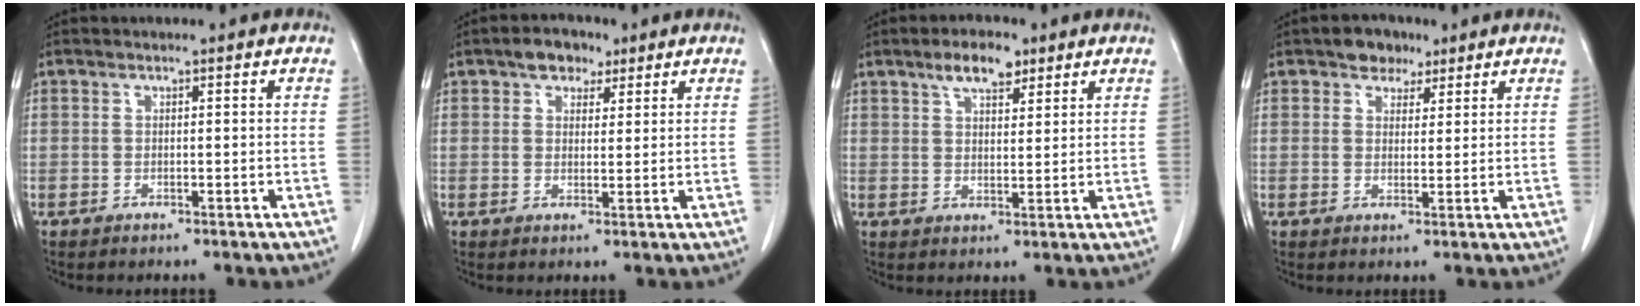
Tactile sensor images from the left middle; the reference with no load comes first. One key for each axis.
{"total": 4.2, "fx": 2.7, "fy": 2.6, "fz": 1.9, "tx": -0.030, "ty": 0.013, "tz": 0.043}
{"total": 5.5, "fx": 3.7, "fy": 2.1, "fz": 3.5, "tx": -0.063, "ty": 0.007, "tz": 0.063}
{"total": 3.9, "fx": 2.7, "fy": 2.5, "fz": 1.5, "tx": -0.023, "ty": 0.008, "tz": 0.044}